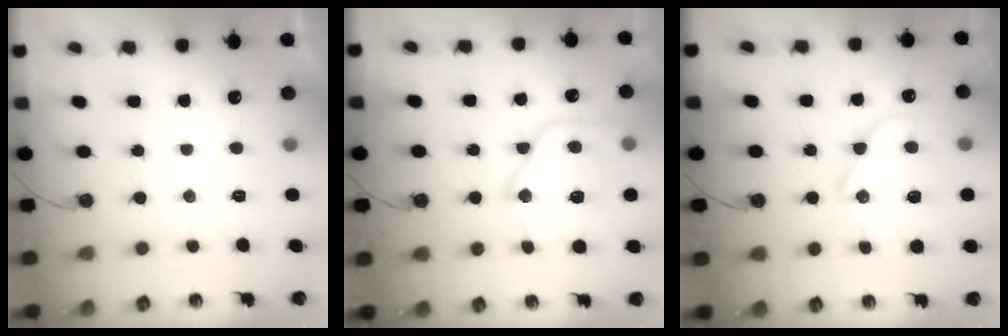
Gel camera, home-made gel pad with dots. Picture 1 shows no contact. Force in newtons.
{"total": 17.2, "press": 17.1, "slide": 1.9}
{"total": 16.7, "press": 16.6, "slide": 1.4}